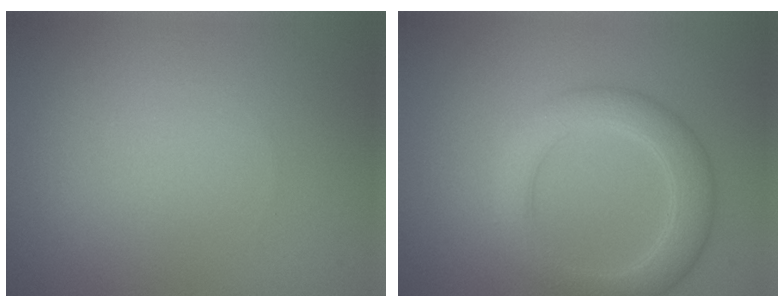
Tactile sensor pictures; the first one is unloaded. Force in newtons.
{"total": 4.3, "press": 4.2, "slide": 0.1}